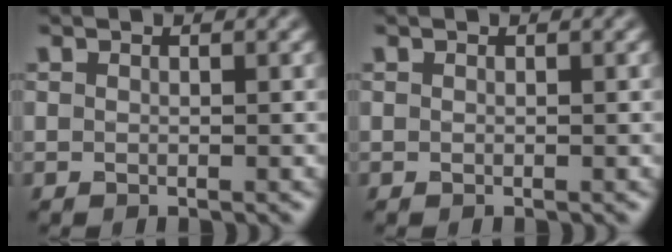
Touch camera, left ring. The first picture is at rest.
{"total": 0.0}